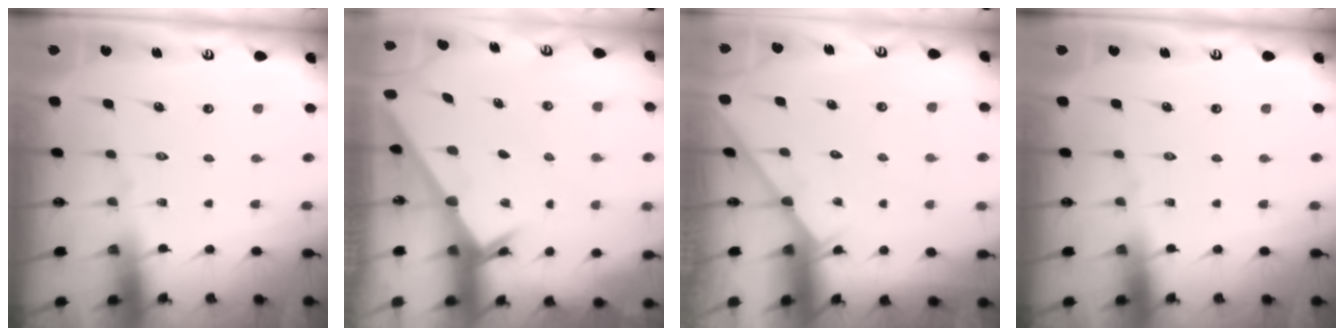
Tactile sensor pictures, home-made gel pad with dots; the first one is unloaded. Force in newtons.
{"total": 2.1, "press": 2.1, "slide": 0.2}
{"total": 2.8, "press": 2.8, "slide": 0.3}
{"total": 0.0}